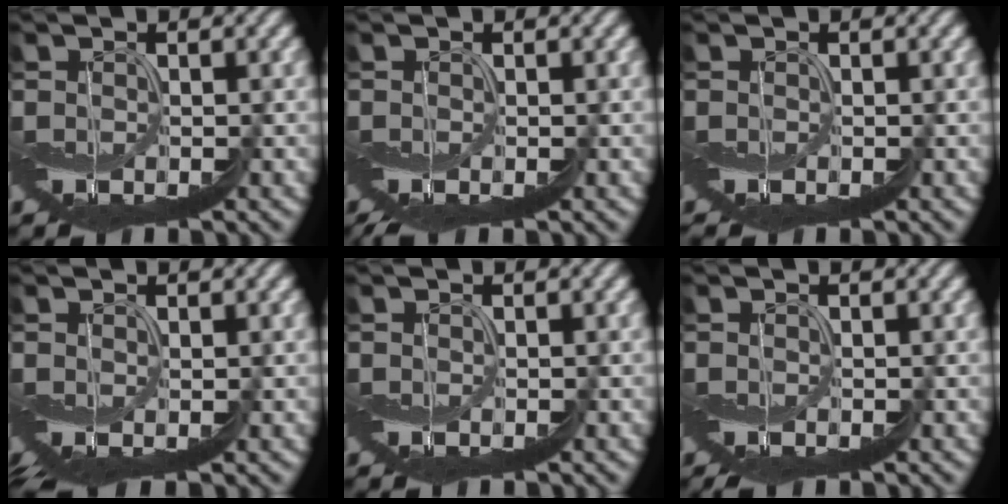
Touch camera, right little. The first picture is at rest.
{"total": 2.0, "force": [-1.8, 0.2, 0.9], "torque": [-0.019, -0.005, -0.034]}
{"total": 1.1, "force": [-0.8, 0.3, 0.6], "torque": [-0.009, -0.003, -0.014]}
{"total": 1.5, "force": [-1.2, 0.2, 0.9], "torque": [-0.030, -0.009, -0.020]}
{"total": 0.0}
{"total": 0.8, "force": [-0.7, 0.0, 0.4], "torque": [-0.006, 0.000, -0.012]}